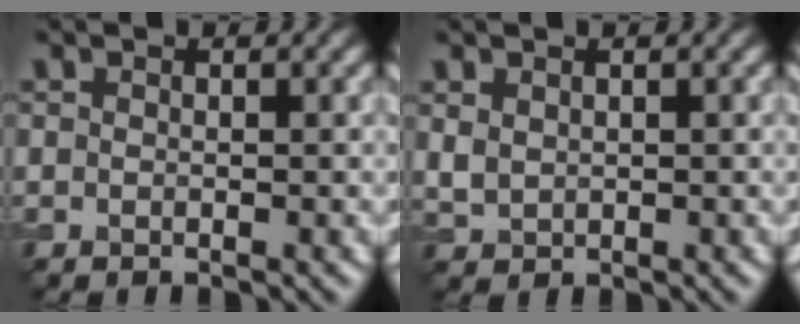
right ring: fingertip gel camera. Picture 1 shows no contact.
{"total": 1.4, "force": [0.6, 1.0, 0.7], "torque": [-0.018, -0.002, 0.018]}